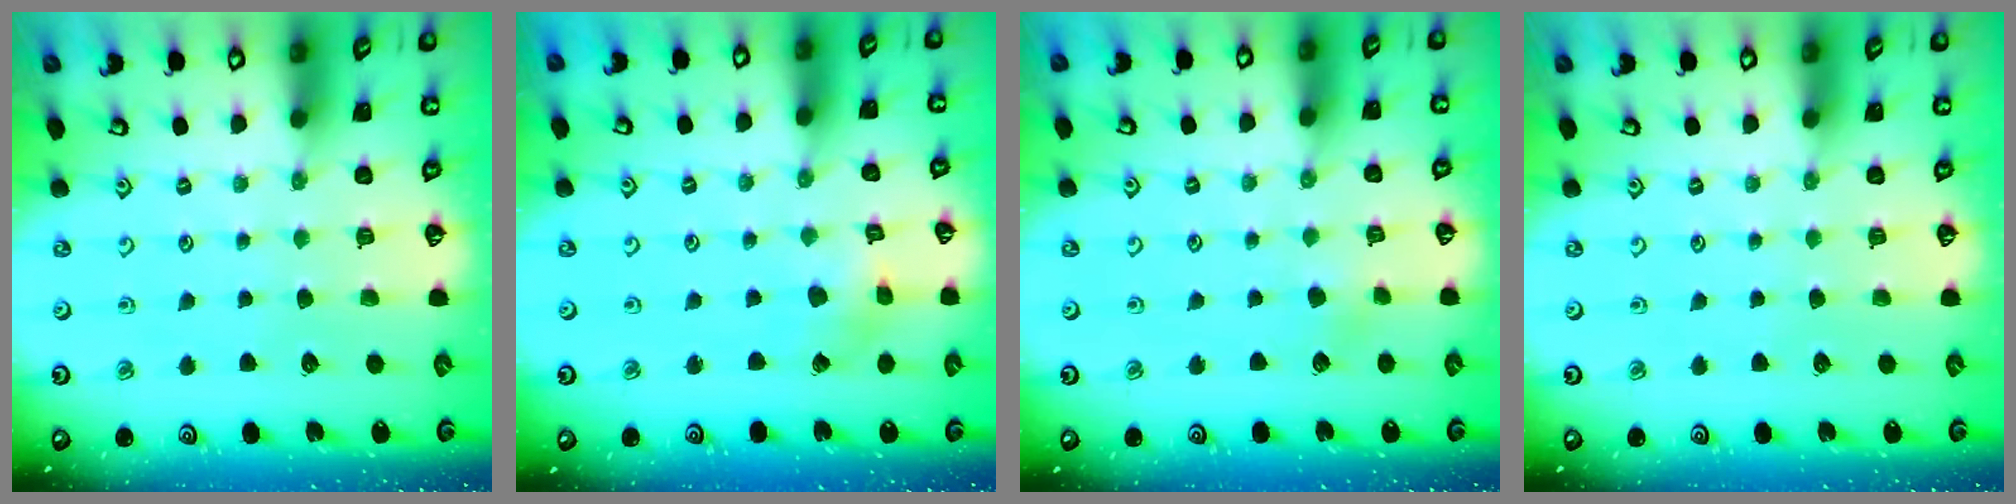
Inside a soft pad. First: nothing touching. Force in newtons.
{"total": 2.8, "press": 2.8, "slide": 0.1}
{"total": 1.9, "press": 1.9, "slide": 0.2}
{"total": 0.0}